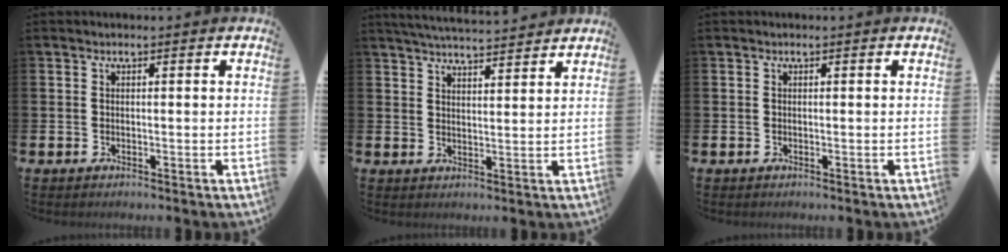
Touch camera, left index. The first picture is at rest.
{"total": 4.8, "force": [4.8, 0.1, 0.5], "torque": [-0.018, -0.026, 0.086]}
{"total": 0.0}